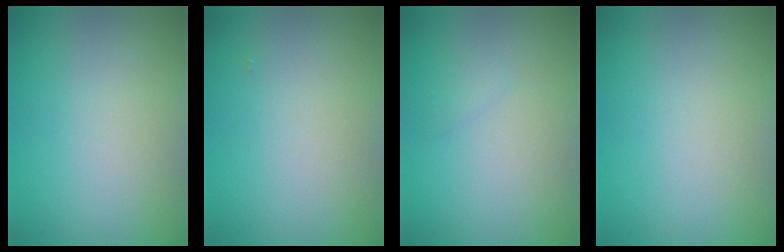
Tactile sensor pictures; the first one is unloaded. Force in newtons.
{"total": 0.0}
{"total": 0.6, "press": 0.6, "slide": 0.0}
{"total": 0.0}